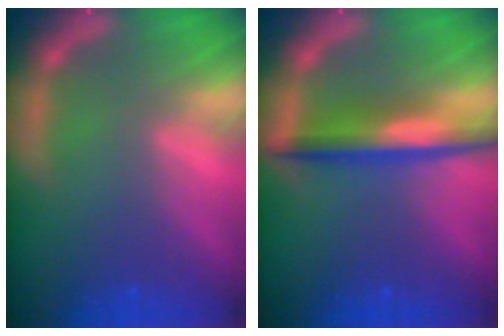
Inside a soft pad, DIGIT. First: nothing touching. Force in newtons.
{"total": 5.0}